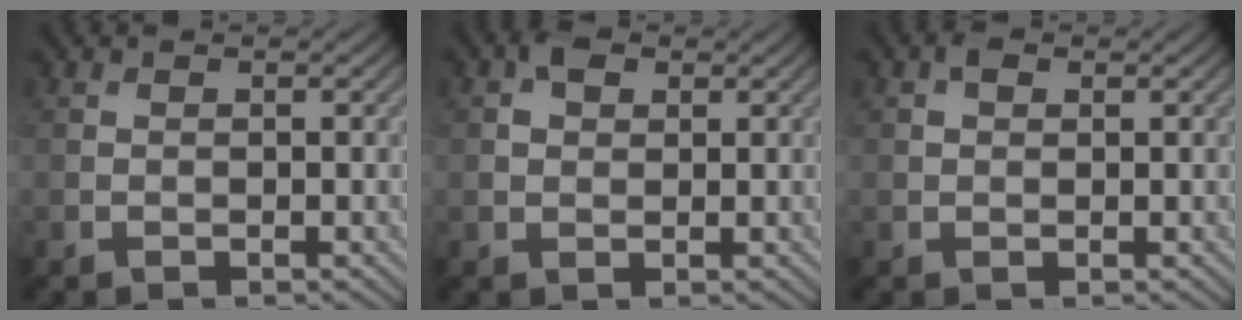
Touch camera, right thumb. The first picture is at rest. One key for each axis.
{"total": 2.3, "fx": 1.0, "fy": 1.7, "fz": 1.3, "tx": -0.027, "ty": 0.004, "tz": 0.015}
{"total": 1.3, "fx": 0.6, "fy": 0.9, "fz": 0.7, "tx": -0.014, "ty": 0.003, "tz": 0.008}